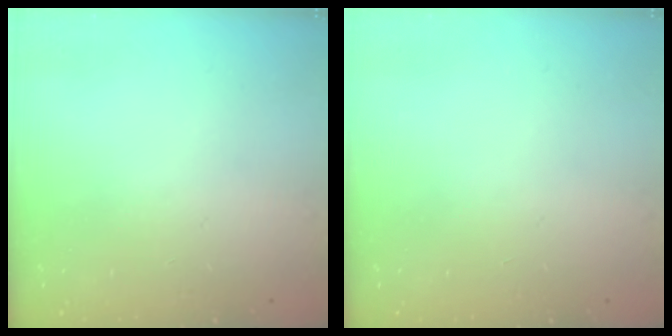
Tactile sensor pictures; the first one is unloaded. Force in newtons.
{"total": 0.0}